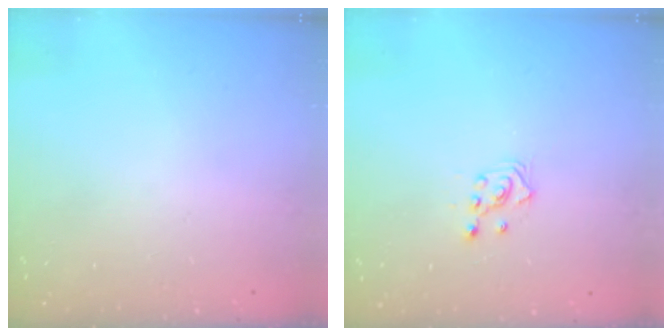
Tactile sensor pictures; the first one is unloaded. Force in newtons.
{"total": 2.6, "press": 2.4, "slide": 1.0}